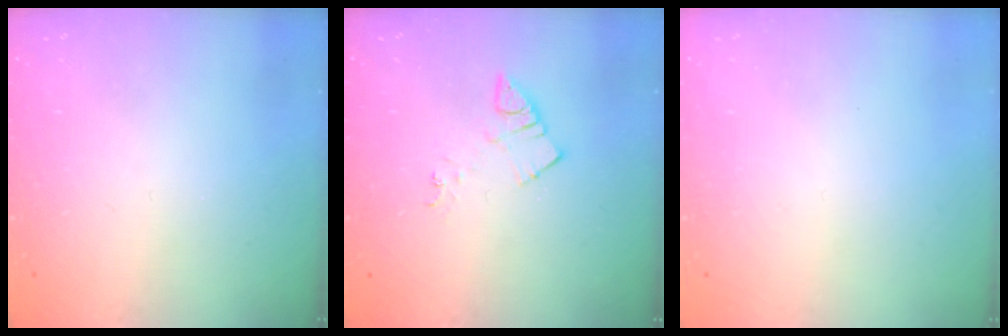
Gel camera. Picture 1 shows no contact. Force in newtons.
{"total": 5.2, "press": 5.2, "slide": 0.7}
{"total": 1.6, "press": 1.6, "slide": 0.1}